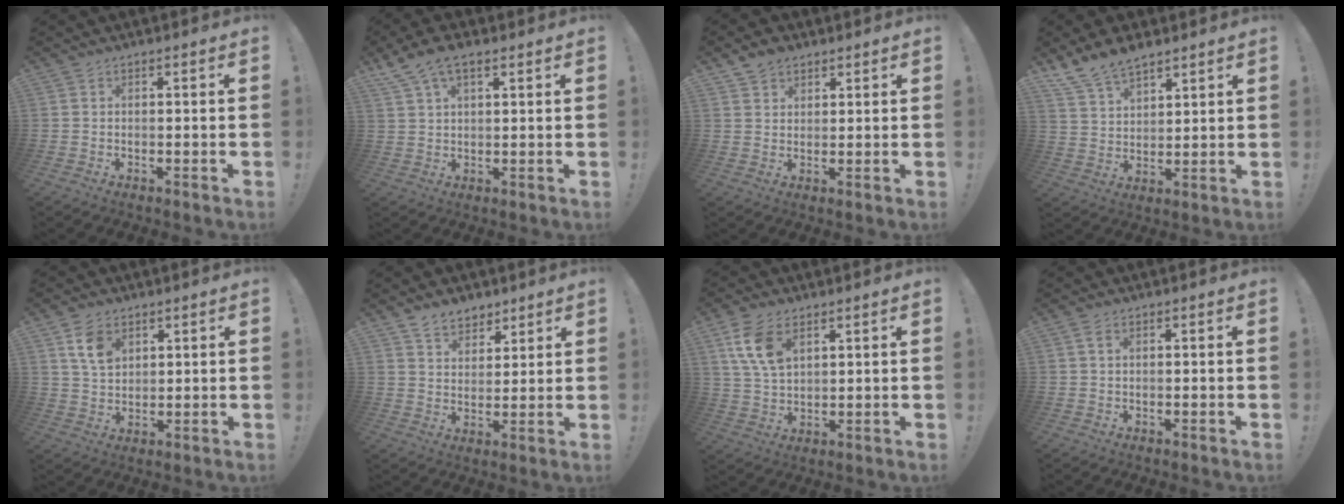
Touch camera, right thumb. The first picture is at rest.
{"total": 7.3, "force": [4.6, 3.2, 4.7], "torque": [-0.089, -0.006, 0.088]}
{"total": 4.2, "force": [3.0, 2.7, 0.9], "torque": [-0.009, -0.015, 0.055]}
{"total": 9.6, "force": [7.9, 4.2, 3.4], "torque": [-0.070, -0.047, 0.156]}
{"total": 8.0, "force": [3.9, 5.4, 4.4], "torque": [-0.065, -0.010, 0.074]}
{"total": 7.3, "force": [5.7, 4.4, 1.4], "torque": [-0.014, -0.038, 0.108]}
{"total": 10.1, "force": [5.0, 5.8, 6.5], "torque": [-0.132, -0.012, 0.095]}
{"total": 1.7, "force": [0.7, 0.8, 1.3], "torque": [-0.017, 0.000, 0.011]}